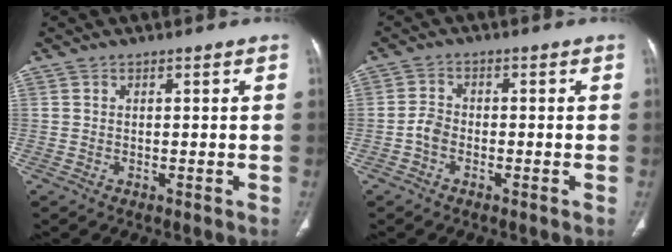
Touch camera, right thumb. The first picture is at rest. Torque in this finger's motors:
{"motor_torque": [0.19, -0.01, 0.65, -0.43, 0.00]}